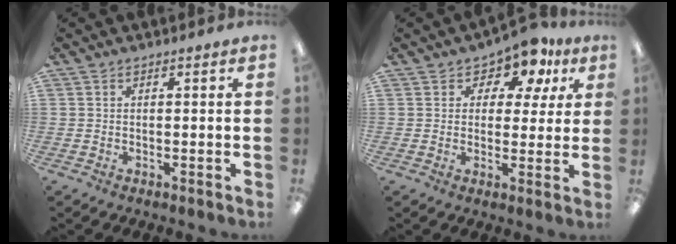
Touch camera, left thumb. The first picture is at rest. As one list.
[{"total": 7.4, "force": [5.0, 4.6, 3.0], "torque": [-0.050, -0.035, 0.085]}]